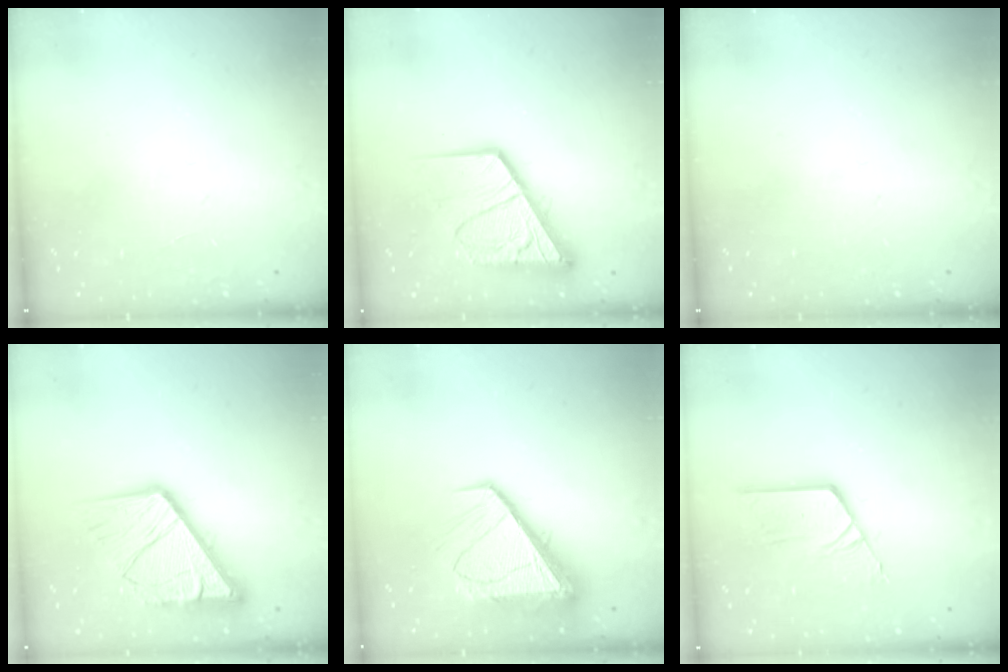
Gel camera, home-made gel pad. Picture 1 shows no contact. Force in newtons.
{"total": 16.9, "press": 16.8, "slide": 1.8}
{"total": 0.0}
{"total": 17.4, "press": 17.3, "slide": 1.9}
{"total": 16.0, "press": 15.9, "slide": 1.9}
{"total": 10.5, "press": 10.5, "slide": 1.0}